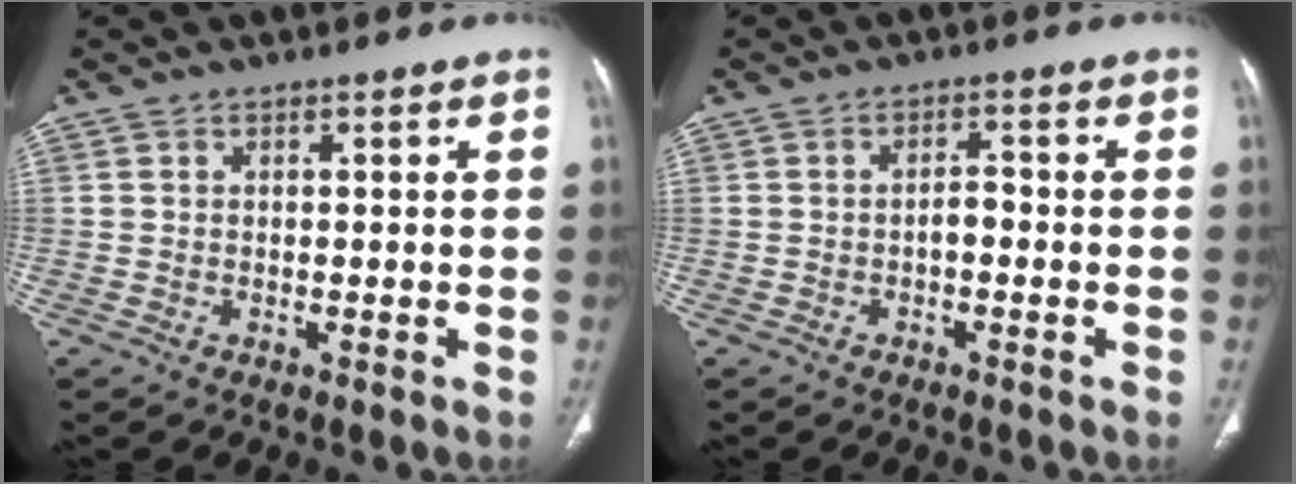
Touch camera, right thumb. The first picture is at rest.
{"total": 2.1, "force": [-0.7, 1.1, 1.7], "torque": [-0.022, 0.012, -0.013]}